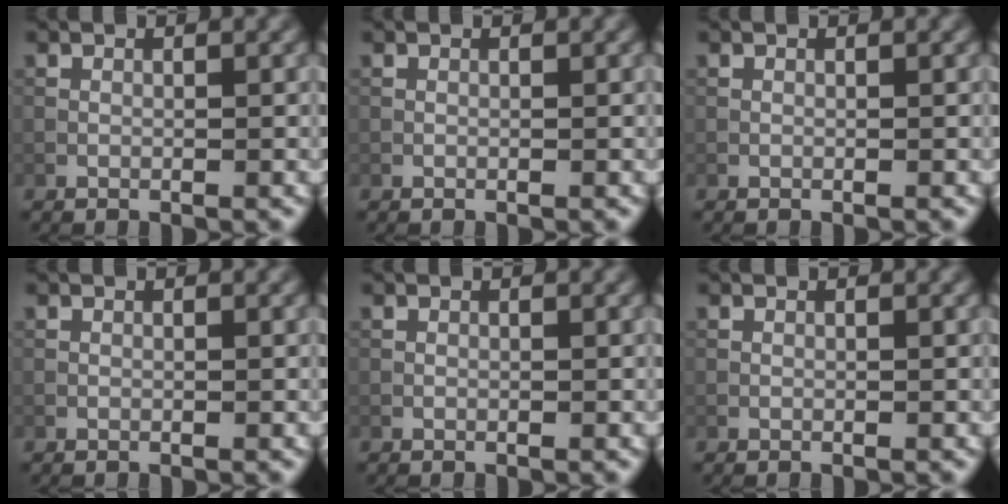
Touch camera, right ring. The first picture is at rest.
{"total": 0.0}
{"total": 0.0}
{"total": 0.0}
{"total": 0.0}
{"total": 0.0}